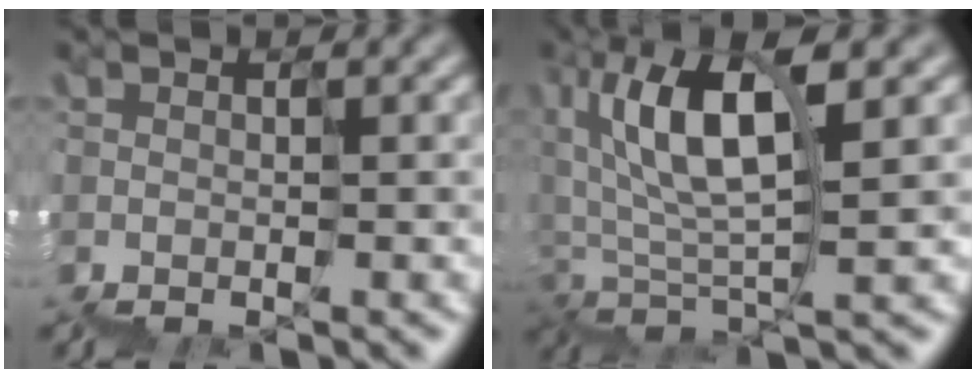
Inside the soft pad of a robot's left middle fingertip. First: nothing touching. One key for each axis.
{"total": 7.2, "fx": 2.5, "fy": 2.5, "fz": 6.2, "tx": -0.105, "ty": 0.021, "tz": 0.043}